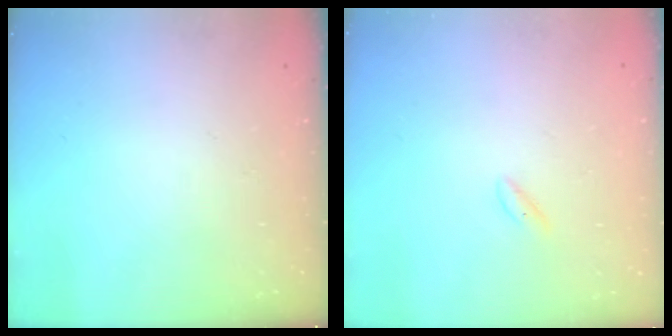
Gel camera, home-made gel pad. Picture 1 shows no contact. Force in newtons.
{"total": 0.6, "press": 0.2, "slide": 0.6}